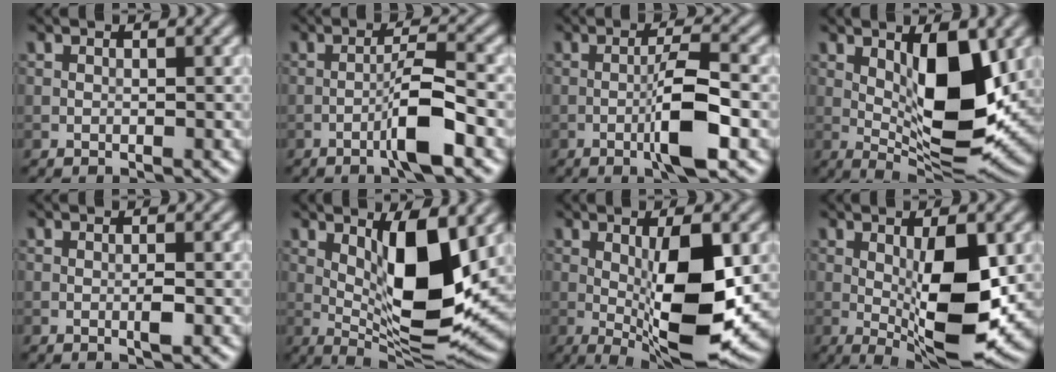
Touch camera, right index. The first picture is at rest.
{"total": 4.3, "force": [-2.0, 0.3, 3.7], "torque": [-0.065, 0.014, -0.044]}
{"total": 5.3, "force": [-1.6, 0.8, 5.0], "torque": [-0.087, 0.006, -0.032]}
{"total": 9.1, "force": [1.4, 3.4, 8.3], "torque": [-0.130, -0.008, 0.026]}
{"total": 1.0, "force": [-0.3, 0.1, 1.0], "torque": [-0.017, -0.001, -0.006]}
{"total": 10.0, "force": [1.7, 3.2, 9.3], "torque": [-0.150, -0.014, 0.035]}
{"total": 9.1, "force": [-0.2, 2.6, 8.8], "torque": [-0.141, -0.014, 0.003]}
{"total": 8.3, "force": [-0.1, 2.6, 7.9], "torque": [-0.127, -0.011, 0.004]}